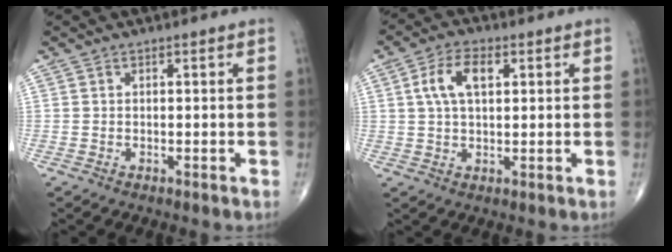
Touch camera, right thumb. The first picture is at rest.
{"total": 7.2, "force": [2.1, 3.7, 5.8], "torque": [-0.112, 0.008, 0.038]}